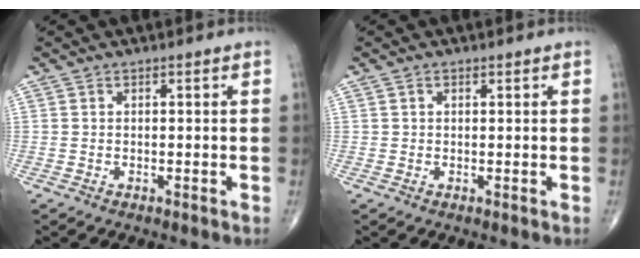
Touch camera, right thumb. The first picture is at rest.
{"total": 0.6, "force": [0.3, 0.4, 0.2], "torque": [0.001, -0.001, 0.004]}